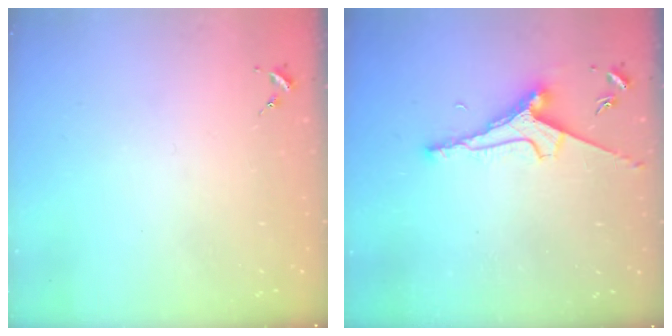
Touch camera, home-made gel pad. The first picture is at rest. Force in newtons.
{"total": 7.6, "press": 7.5, "slide": 0.9}